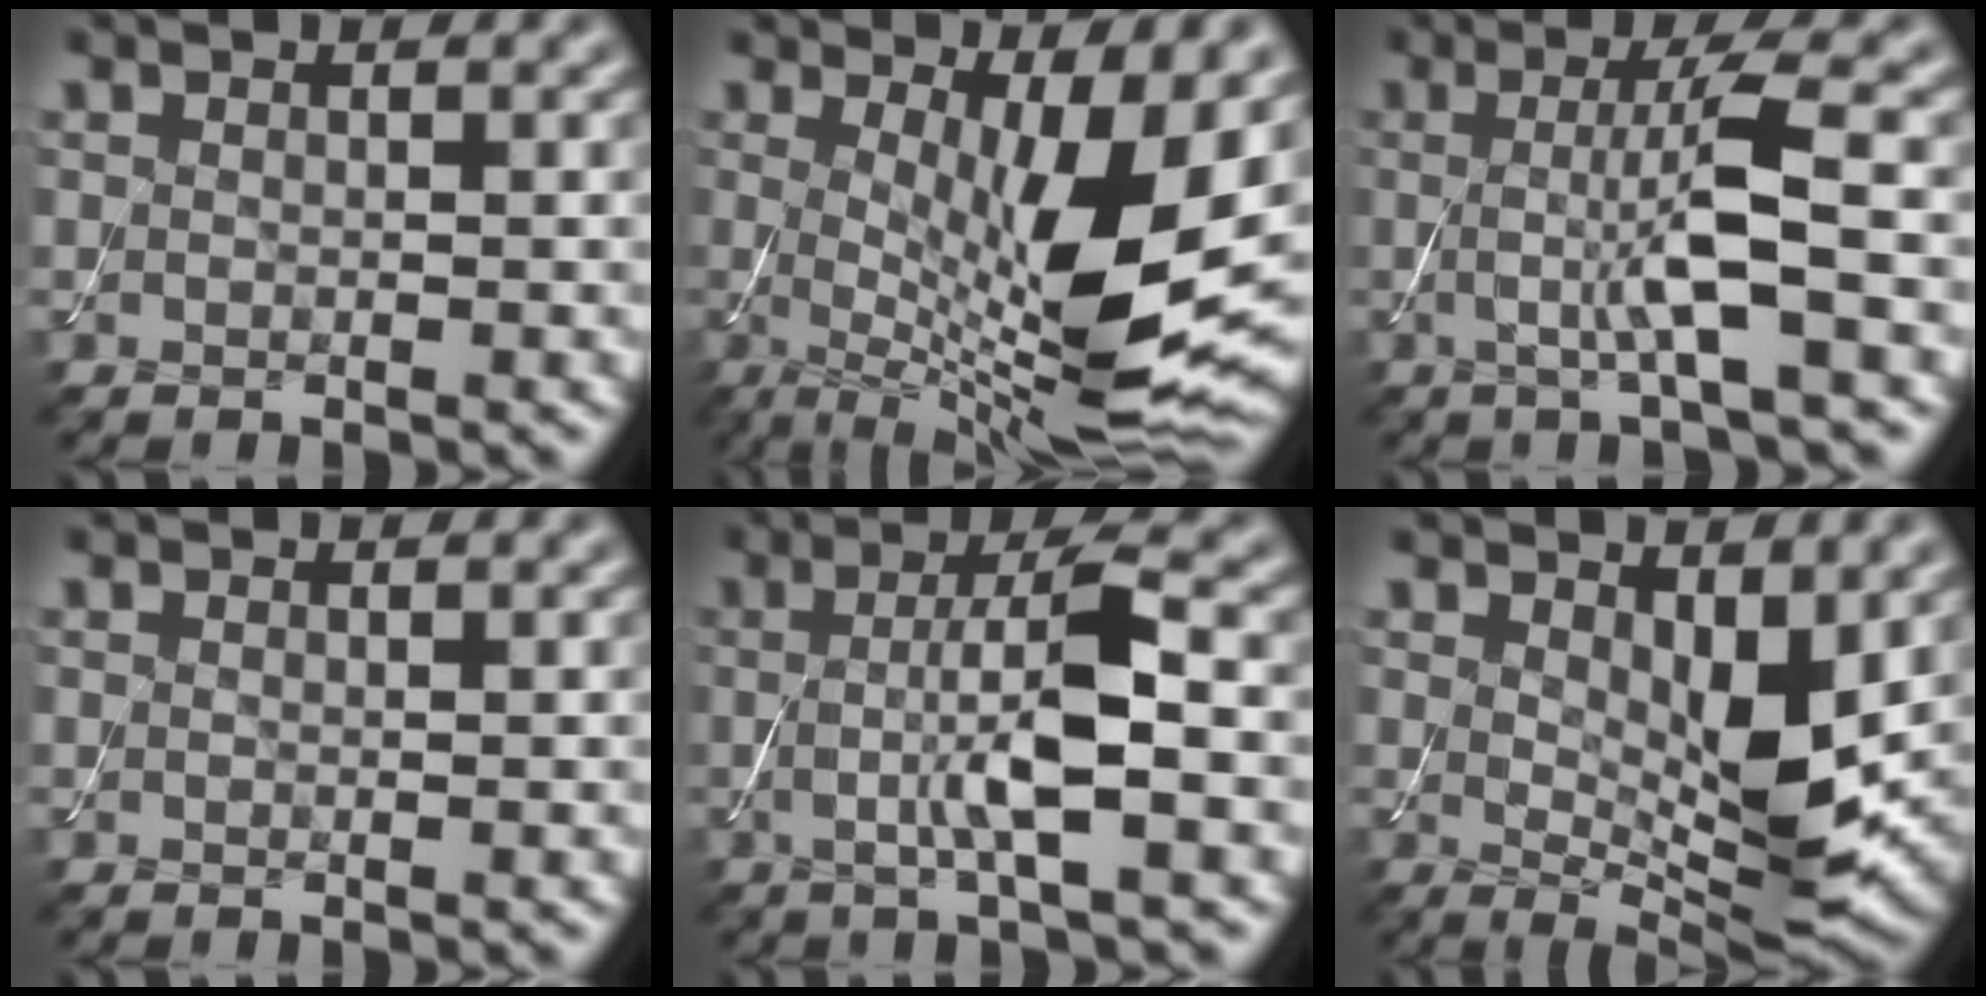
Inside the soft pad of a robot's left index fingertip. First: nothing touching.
{"total": 12.4, "force": [0.7, 3.5, 11.9], "torque": [-0.178, -0.024, 0.017]}
{"total": 5.3, "force": [-0.1, 0.8, 5.3], "torque": [-0.097, -0.003, -0.005]}
{"total": 0.0}
{"total": 5.8, "force": [-0.2, 1.0, 5.7], "torque": [-0.110, 0.002, -0.007]}
{"total": 6.2, "force": [1.3, 2.6, 5.4], "torque": [-0.090, -0.017, 0.029]}